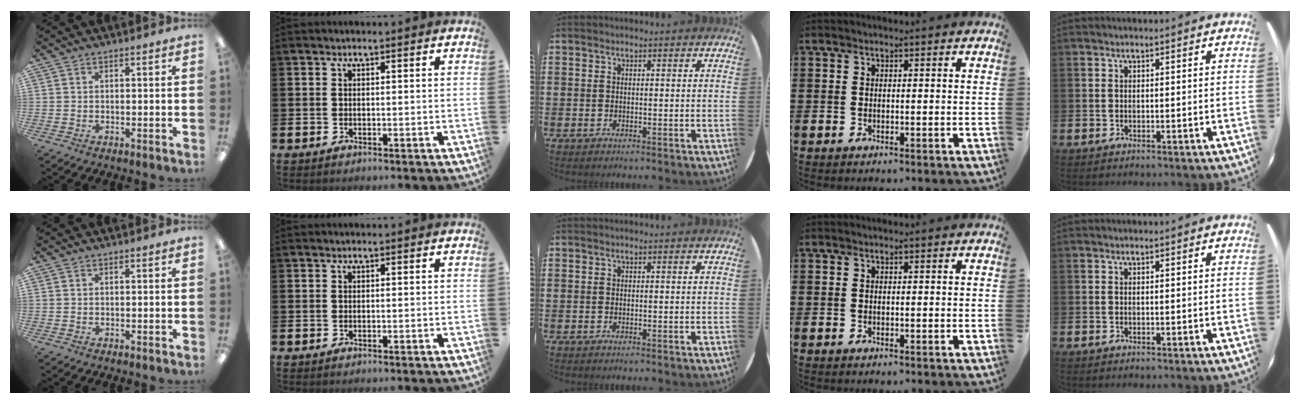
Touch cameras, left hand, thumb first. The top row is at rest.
{}